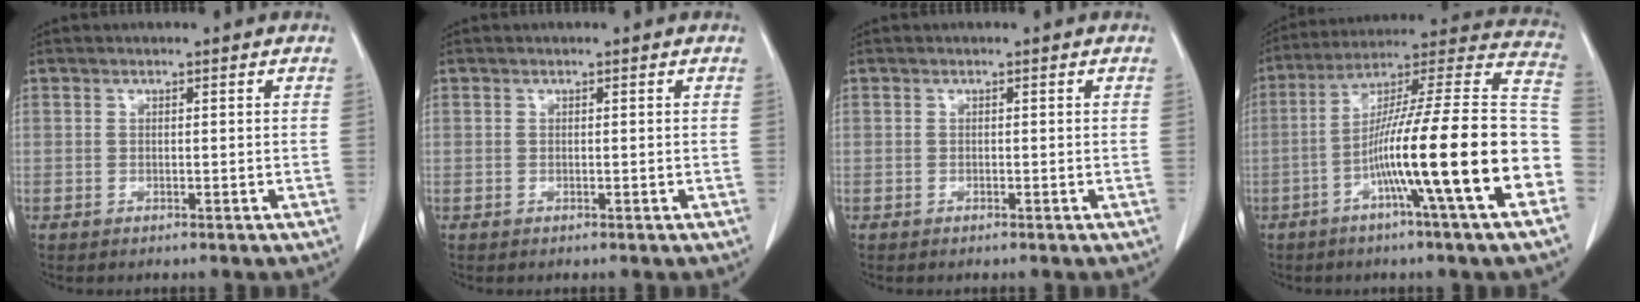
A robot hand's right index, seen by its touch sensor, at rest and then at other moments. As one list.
[{"total": 0.0}, {"total": 0.0}, {"total": 23.3, "force": [-7.2, -0.4, 22.1], "torque": [-0.288, 0.004, -0.128]}]